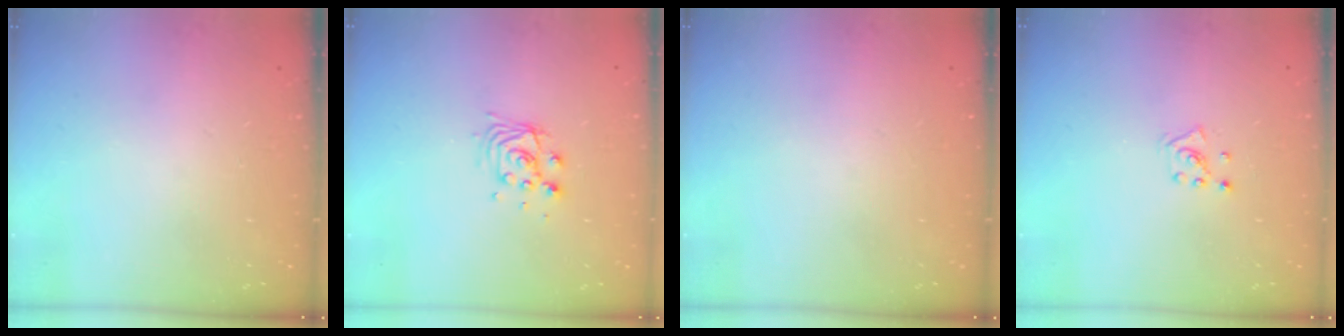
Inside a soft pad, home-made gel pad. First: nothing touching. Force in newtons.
{"total": 7.6, "press": 7.6, "slide": 0.5}
{"total": 0.0}
{"total": 2.2, "press": 2.2, "slide": 0.3}